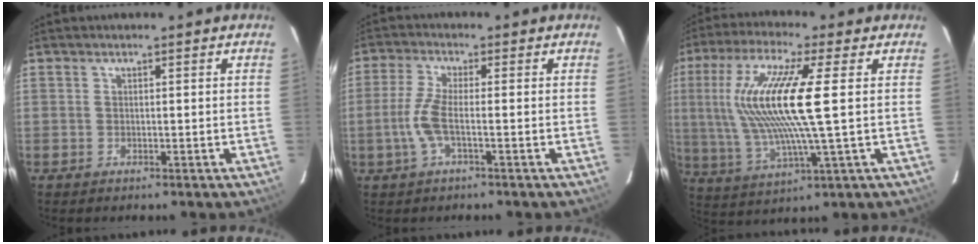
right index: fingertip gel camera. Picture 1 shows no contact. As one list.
[{"total": 5.7, "force": [-1.6, 0.8, 5.4], "torque": [-0.126, -0.001, -0.032]}, {"total": 16.8, "force": [2.4, 1.6, 16.6], "torque": [-0.324, 0.000, 0.051]}]